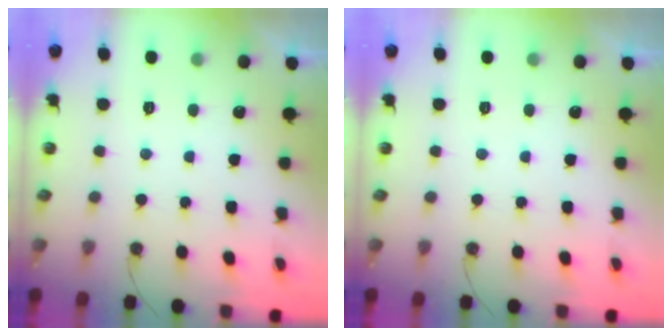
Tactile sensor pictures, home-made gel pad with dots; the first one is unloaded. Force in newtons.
{"total": 0.0}